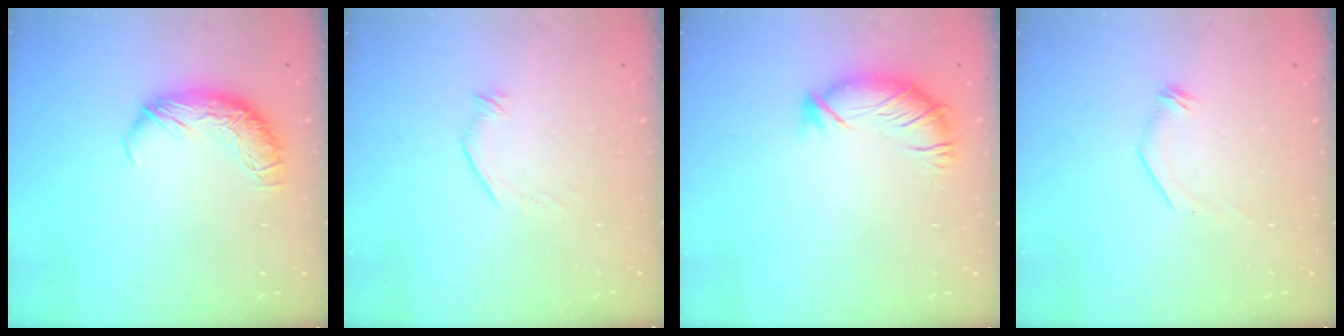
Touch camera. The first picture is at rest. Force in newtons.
{"total": 6.9, "press": 6.9, "slide": 0.8}
{"total": 3.1, "press": 2.1, "slide": 2.2}
{"total": 6.7, "press": 6.7, "slide": 1.1}